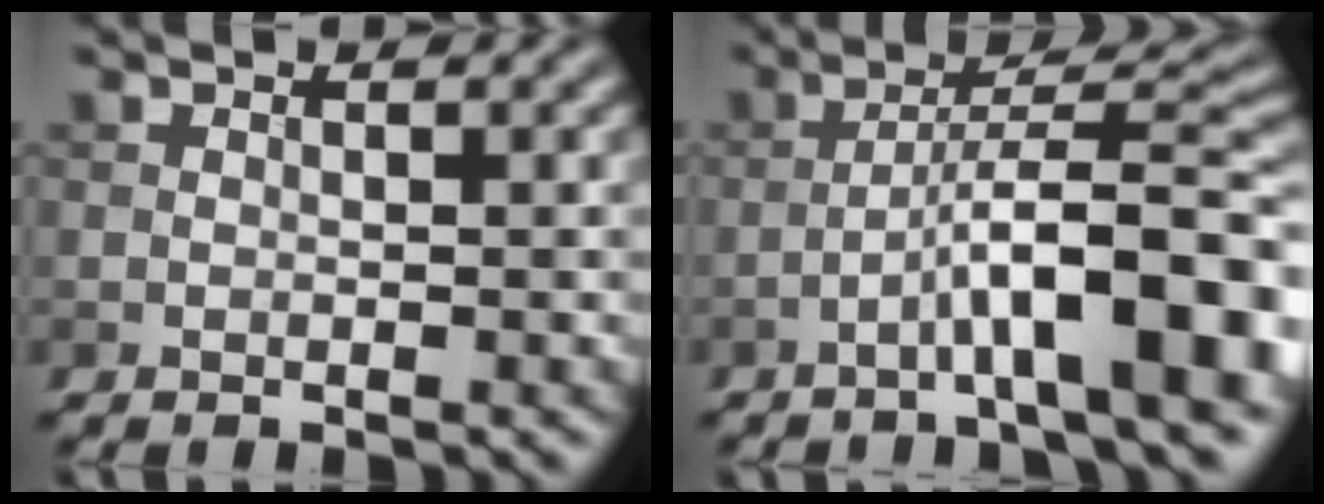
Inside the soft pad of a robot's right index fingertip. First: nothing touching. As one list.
[{"total": 9.2, "force": [-3.7, 1.6, 8.2], "torque": [-0.120, 0.027, -0.061]}]